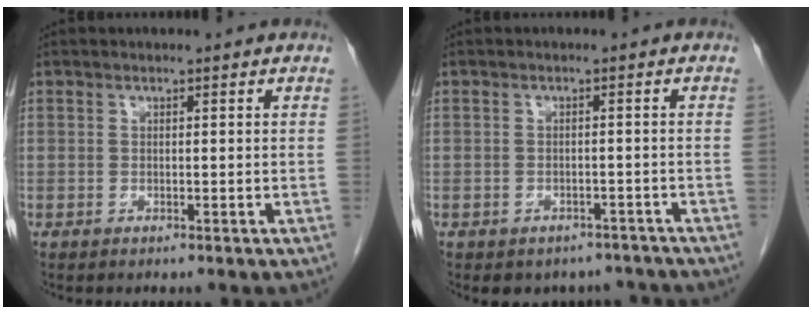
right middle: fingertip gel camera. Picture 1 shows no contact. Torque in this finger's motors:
{"motor_torque": [0.20, -0.17, 0.02, 0.03]}